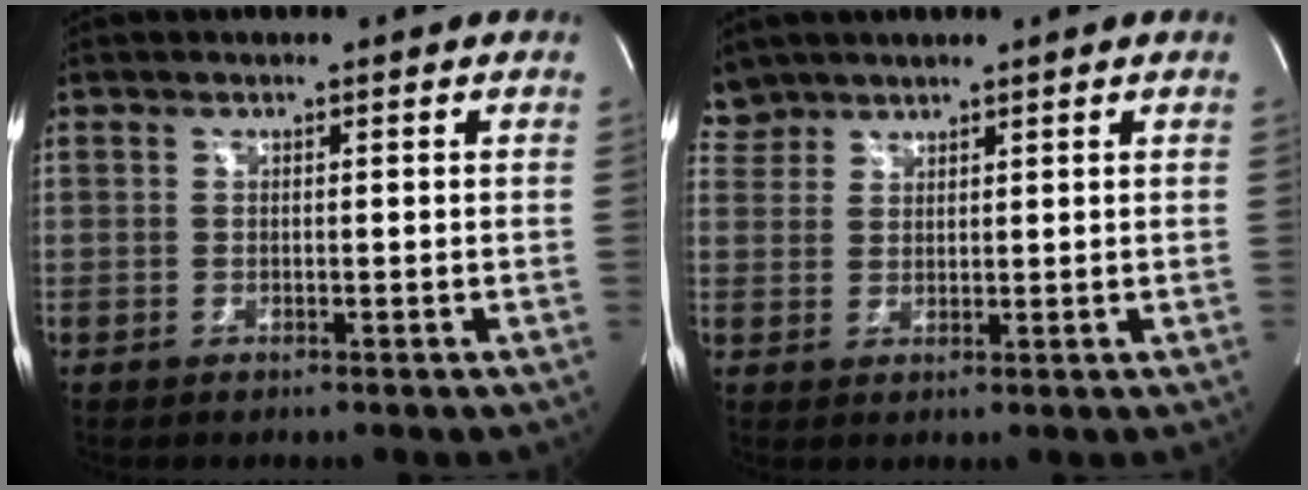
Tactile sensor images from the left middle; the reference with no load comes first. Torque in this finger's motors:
{"motor_torque": [-0.07, -0.16, -0.13, -0.04]}